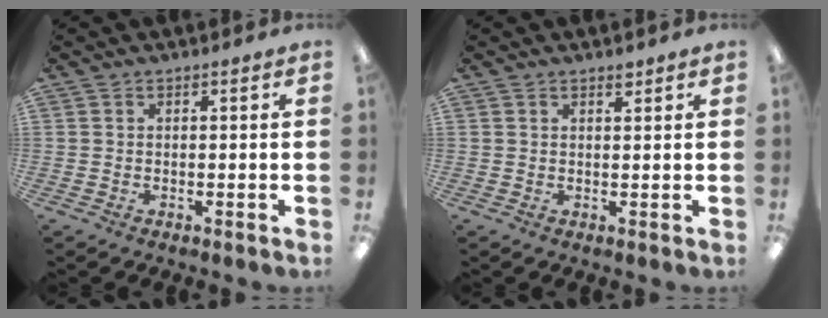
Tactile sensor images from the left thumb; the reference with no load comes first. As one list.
[{"total": 1.5, "force": [1.3, 0.5, 0.6], "torque": [-0.006, -0.004, 0.022]}]